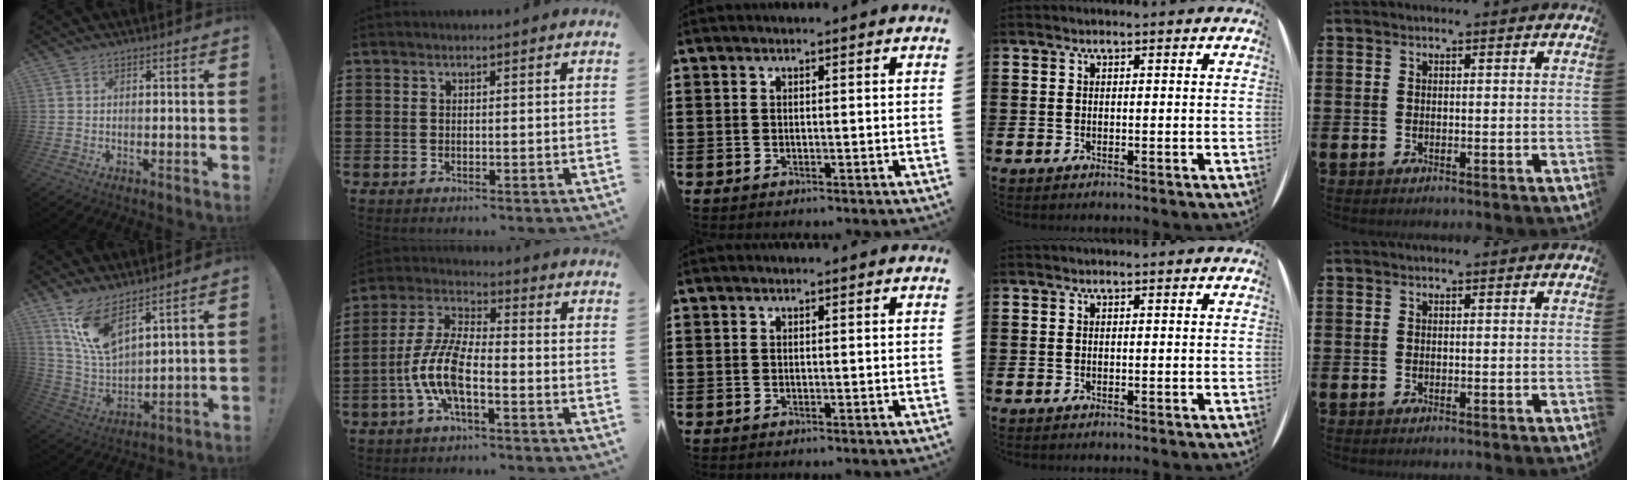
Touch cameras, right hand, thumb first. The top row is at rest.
{"thumb": {"total": 12.7, "force": [9.0, 4.8, 7.7], "torque": [-0.163, -0.044, 0.172]}, "index": {"total": 8.4, "force": [-3.1, 2.7, 7.3], "torque": [-0.187, -0.014, -0.068]}}